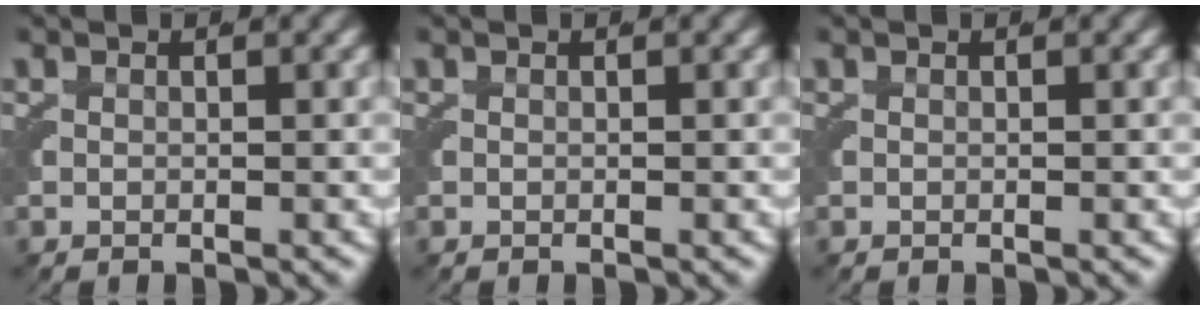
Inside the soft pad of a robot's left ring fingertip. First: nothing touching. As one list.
[{"total": 0.0}, {"total": 0.0}]